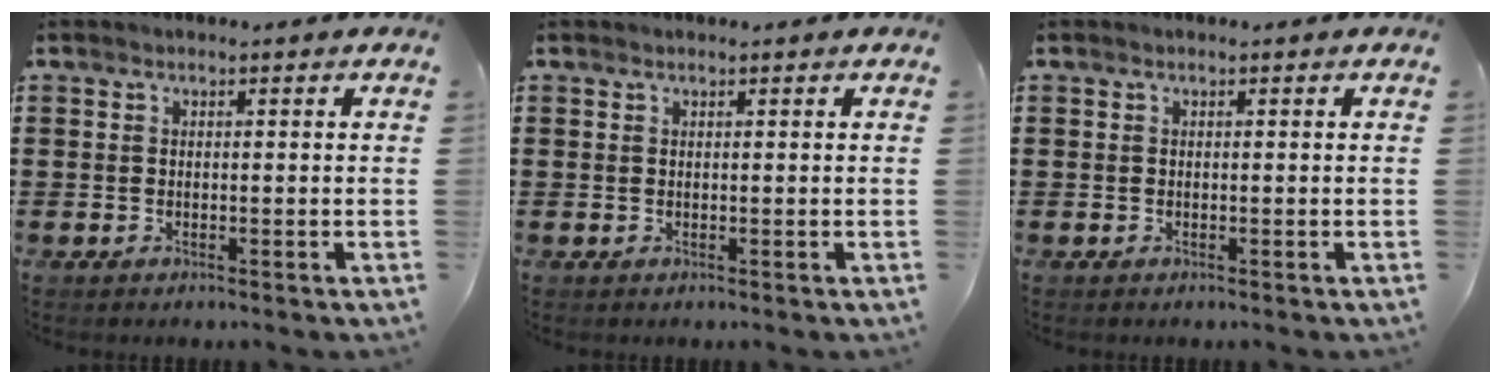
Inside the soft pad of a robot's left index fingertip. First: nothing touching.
{"total": 0.0}
{"total": 0.0}